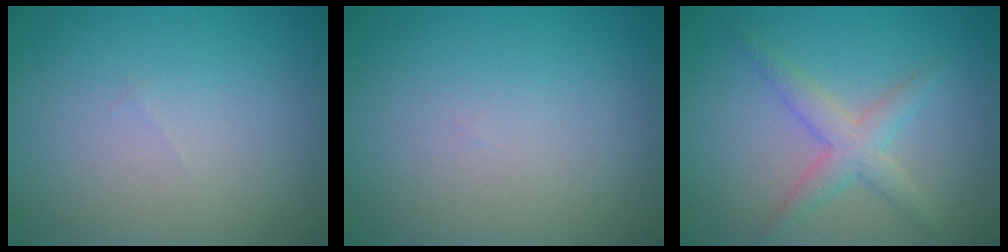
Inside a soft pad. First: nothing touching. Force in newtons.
{"total": 0.0}
{"total": 2.9, "press": 2.9, "slide": 0.1}